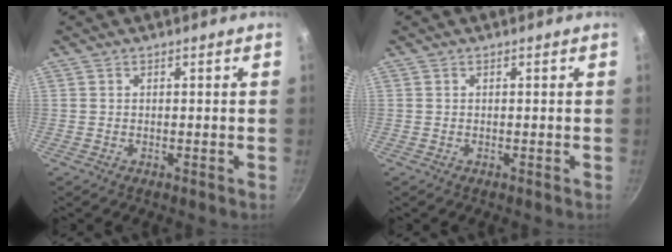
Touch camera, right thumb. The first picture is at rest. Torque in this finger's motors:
{"motor_torque": [0.00, 0.00, -0.05, -0.05, 0.00]}